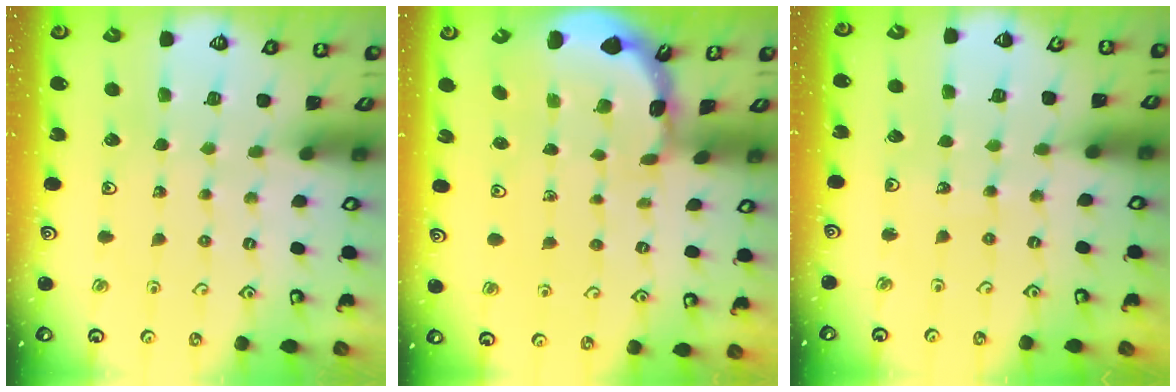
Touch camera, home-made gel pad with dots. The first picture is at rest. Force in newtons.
{"total": 1.6, "press": 1.6, "slide": 0.1}
{"total": 3.9, "press": 3.8, "slide": 0.4}